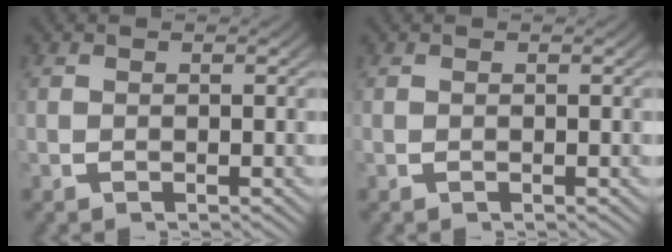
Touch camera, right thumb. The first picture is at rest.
{"total": 0.0}